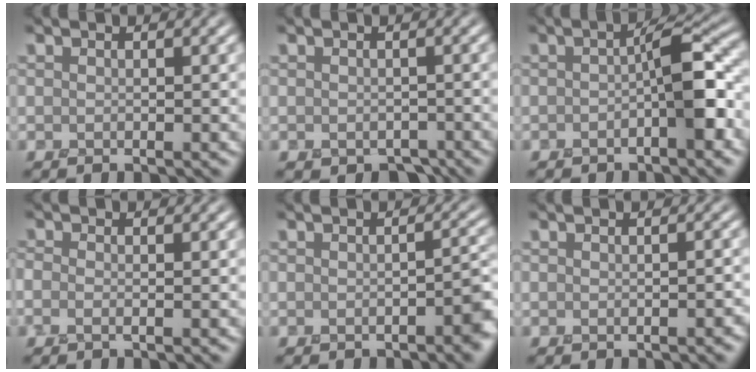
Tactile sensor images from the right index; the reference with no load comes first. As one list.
[{"total": 1.6, "force": [-0.8, 1.3, 0.4], "torque": [-0.004, -0.006, -0.013]}, {"total": 4.7, "force": [-1.2, 1.7, 4.3], "torque": [-0.059, 0.012, -0.024]}, {"total": 0.0}, {"total": 2.5, "force": [-1.4, 1.0, 1.9], "torque": [-0.020, -0.001, -0.020]}, {"total": 0.7, "force": [-0.4, 0.4, 0.4], "torque": [-0.006, -0.002, -0.007]}]